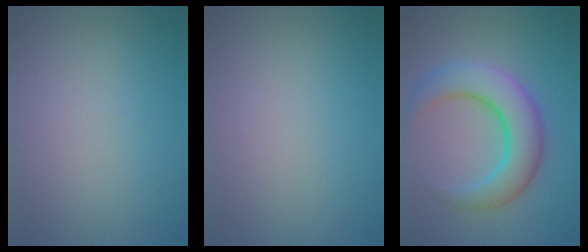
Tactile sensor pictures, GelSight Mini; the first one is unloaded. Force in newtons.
{"total": 0.0}
{"total": 7.0, "press": 7.0, "slide": 0.2}